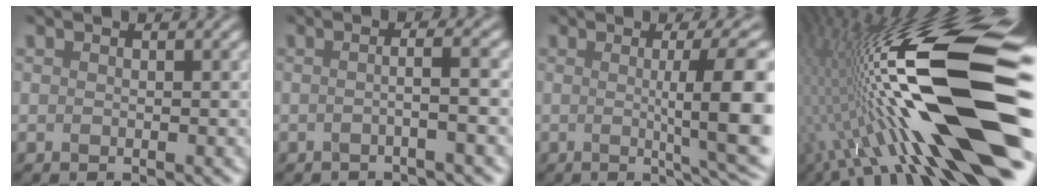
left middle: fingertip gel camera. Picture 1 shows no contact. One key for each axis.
{"total": 1.9, "fx": -0.7, "fy": -0.4, "fz": 1.7, "tx": -0.031, "ty": 0.001, "tz": -0.007}
{"total": 8.7, "fx": -0.2, "fy": 1.2, "fz": 8.7, "tx": -0.111, "ty": 0.006, "tz": 0.019}
{"total": 17.4, "fx": -1.5, "fy": 4.2, "fz": 16.9, "tx": -0.317, "ty": 0.018, "tz": -0.015}